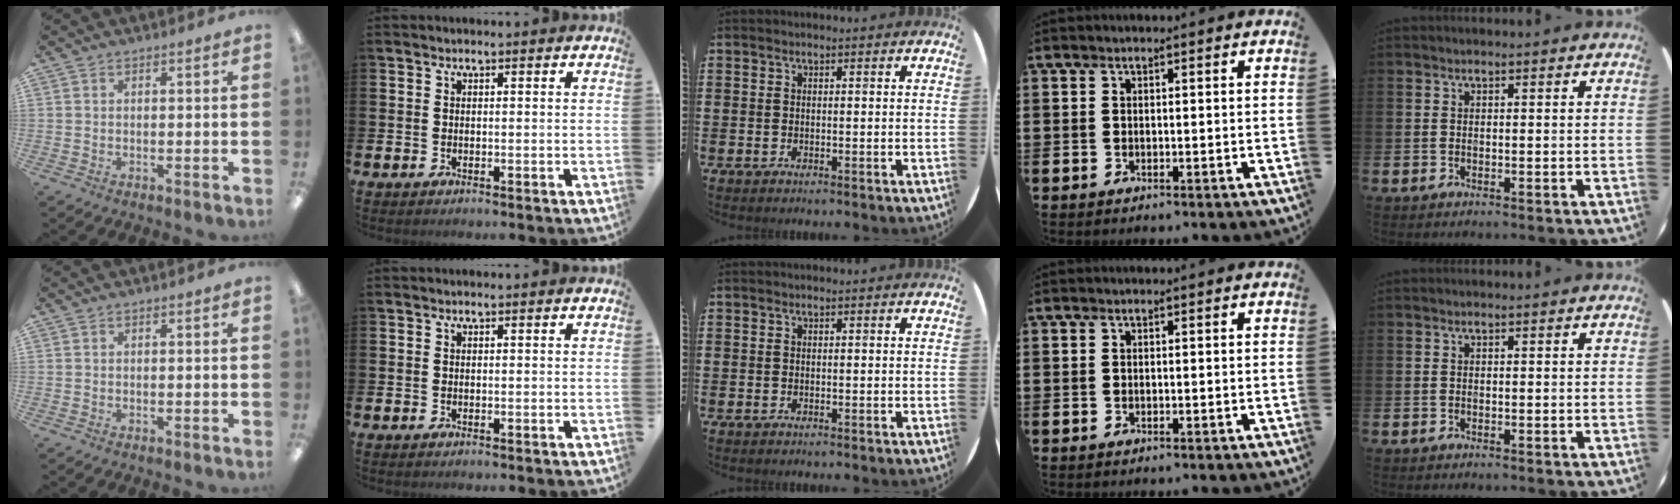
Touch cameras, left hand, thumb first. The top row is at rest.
{}